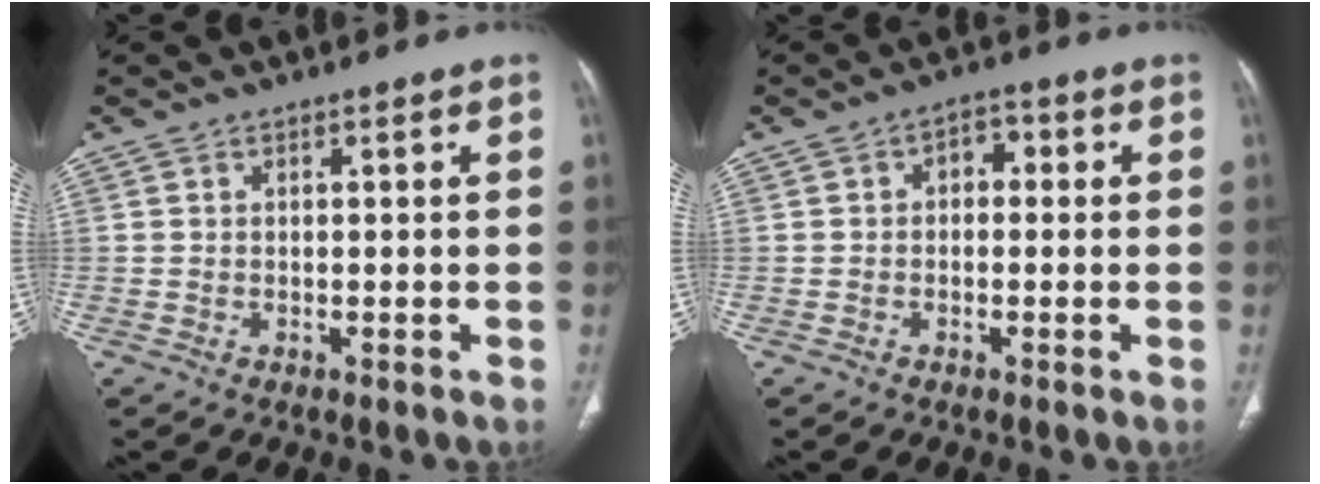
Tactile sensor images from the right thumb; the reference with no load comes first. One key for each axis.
{"total": 3.6, "fx": 0.2, "fy": 2.5, "fz": 2.5, "tx": -0.019, "ty": 0.012, "tz": -0.006}